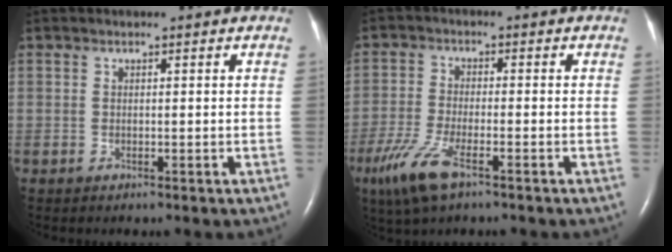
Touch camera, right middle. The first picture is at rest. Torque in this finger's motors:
{"motor_torque": [0.71, -0.56, 0.19, 0.08]}